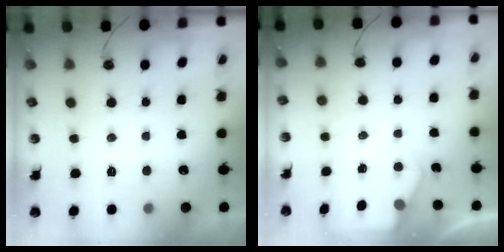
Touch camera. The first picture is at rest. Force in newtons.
{"total": 2.8, "press": 2.8, "slide": 0.4}